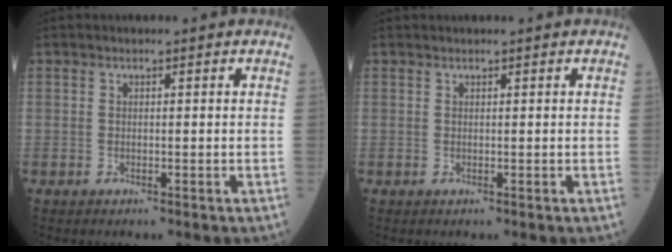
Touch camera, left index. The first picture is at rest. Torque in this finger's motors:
{"motor_torque": [0.18, -0.17, 0.01, 0.00]}